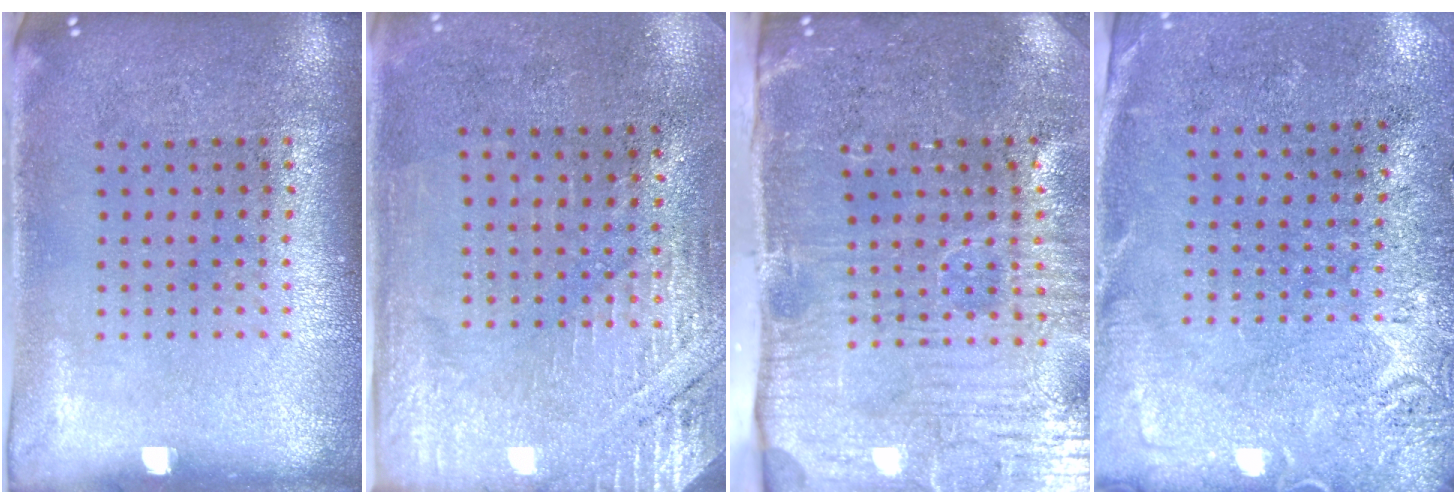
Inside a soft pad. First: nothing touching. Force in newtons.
{"total": 2.8, "press": 2.5, "slide": 1.2}
{"total": 5.1, "press": 4.3, "slide": 2.8}
{"total": 2.8, "press": 2.3, "slide": 1.5}